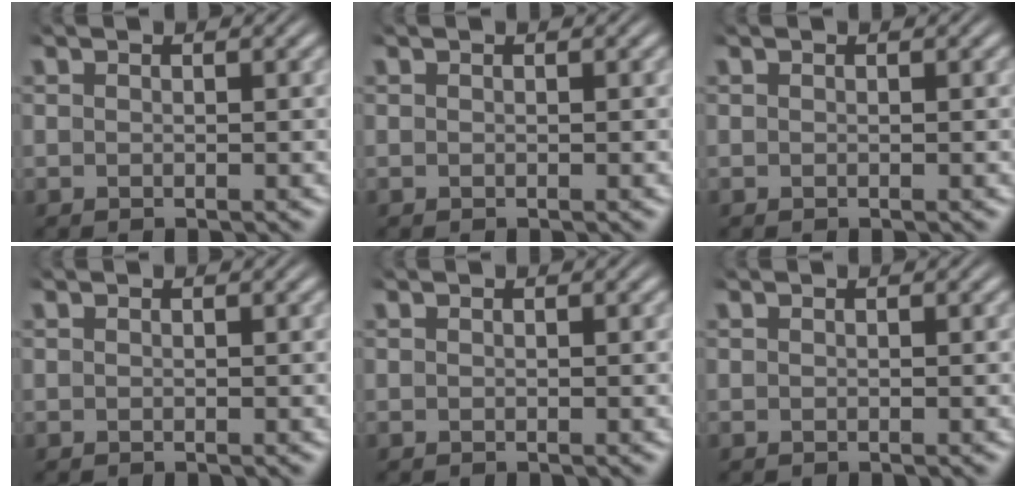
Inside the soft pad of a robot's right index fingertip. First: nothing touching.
{"total": 0.0}
{"total": 0.0}
{"total": 0.0}
{"total": 0.0}
{"total": 0.0}